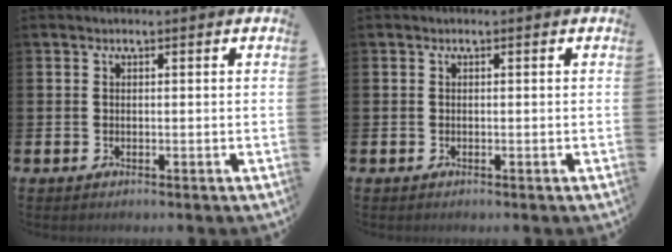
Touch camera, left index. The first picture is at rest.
{"total": 0.0}